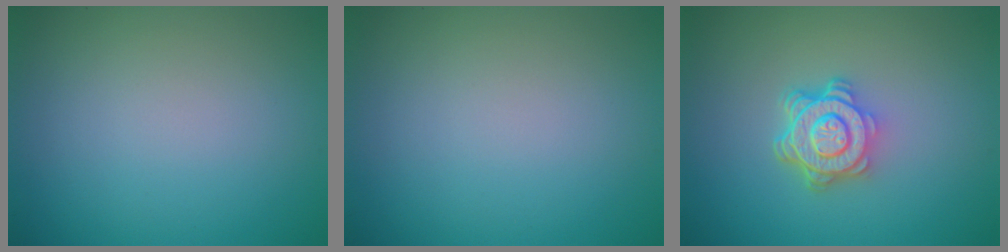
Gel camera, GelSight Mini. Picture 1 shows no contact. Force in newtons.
{"total": 0.0}
{"total": 4.9, "press": 3.7, "slide": 3.2}